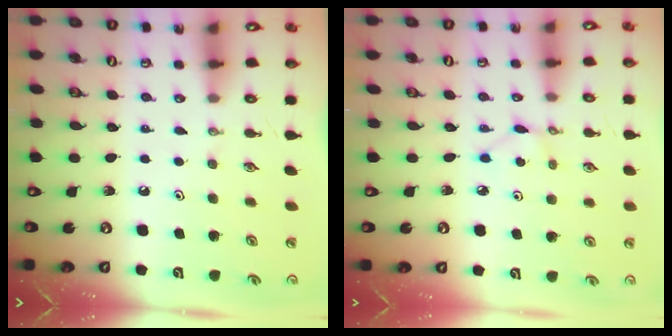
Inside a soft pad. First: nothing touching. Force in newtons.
{"total": 2.1, "press": 2.1, "slide": 0.3}